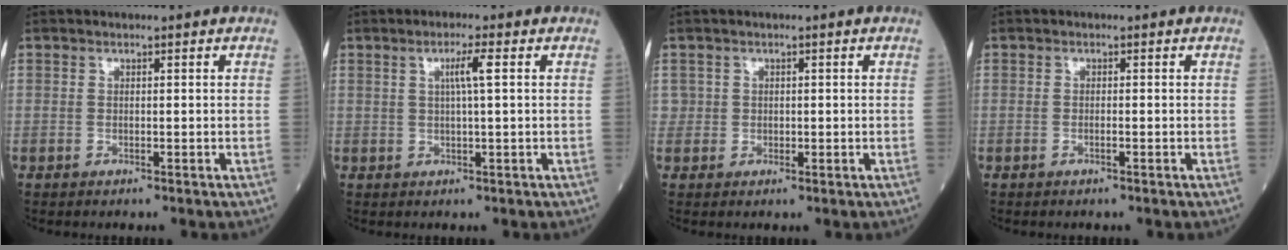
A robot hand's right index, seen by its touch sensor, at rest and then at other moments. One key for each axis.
{"total": 3.2, "fx": 1.0, "fy": -0.3, "fz": 3.0, "tx": -0.048, "ty": 0.000, "tz": 0.016}
{"total": 1.5, "fx": 0.3, "fy": 1.5, "fz": 0.1, "tx": 0.006, "ty": 0.003, "tz": 0.004}
{"total": 0.8, "fx": -0.3, "fy": 0.0, "fz": 0.7, "tx": -0.016, "ty": -0.001, "tz": -0.005}